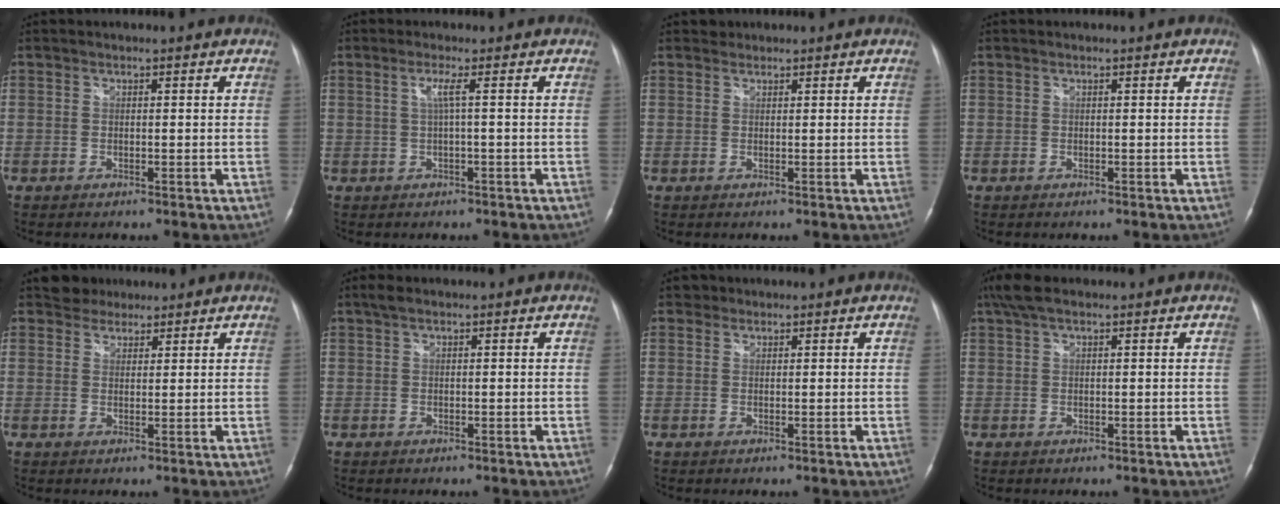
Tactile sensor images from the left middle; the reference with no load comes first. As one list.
[{"total": 1.9, "force": [0.2, -0.6, 1.8], "torque": [-0.040, 0.001, 0.005]}, {"total": 0.7, "force": [0.6, 0.4, -0.3], "torque": [0.005, 0.000, 0.005]}, {"total": 0.0}, {"total": 3.0, "force": [2.4, 1.7, -0.3], "torque": [0.008, 0.010, 0.035]}, {"total": 1.3, "force": [0.9, 0.5, 0.9], "torque": [-0.020, 0.015, 0.016]}, {"total": 1.1, "force": [0.6, 0.8, -0.2], "torque": [0.009, 0.001, 0.004]}, {"total": 3.9, "force": [2.7, 1.3, 2.5], "torque": [-0.057, 0.025, 0.052]}]